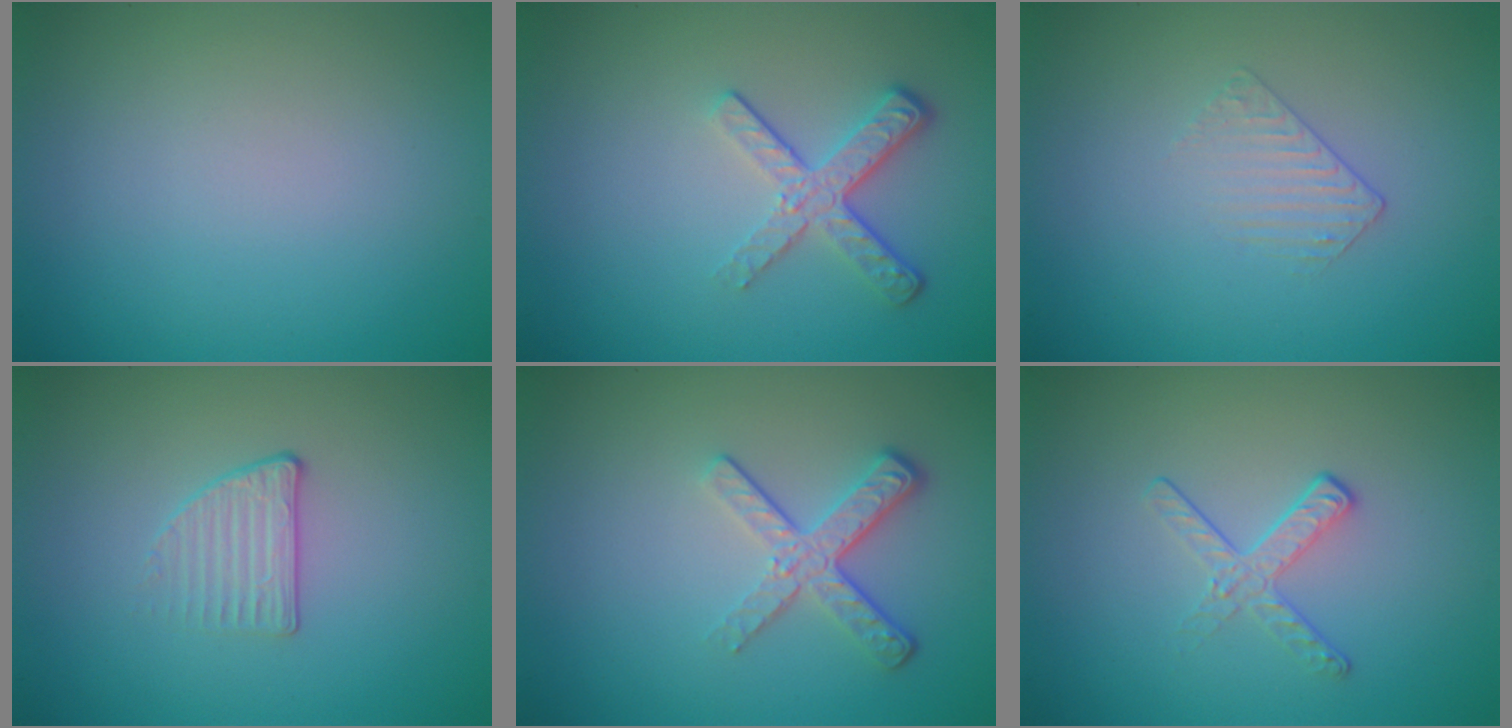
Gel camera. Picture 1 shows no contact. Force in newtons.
{"total": 3.5, "press": 2.6, "slide": 2.4}
{"total": 1.0, "press": 0.3, "slide": 1.0}
{"total": 1.6, "press": 1.1, "slide": 1.1}
{"total": 3.5, "press": 2.6, "slide": 2.4}
{"total": 1.9, "press": 1.1, "slide": 1.6}